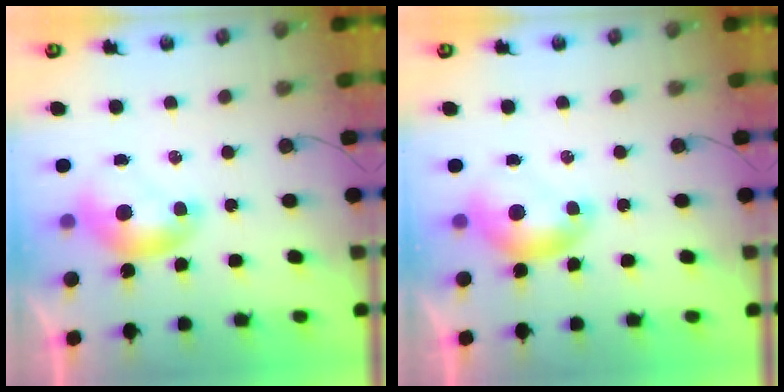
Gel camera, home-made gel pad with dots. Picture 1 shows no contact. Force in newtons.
{"total": 0.0}